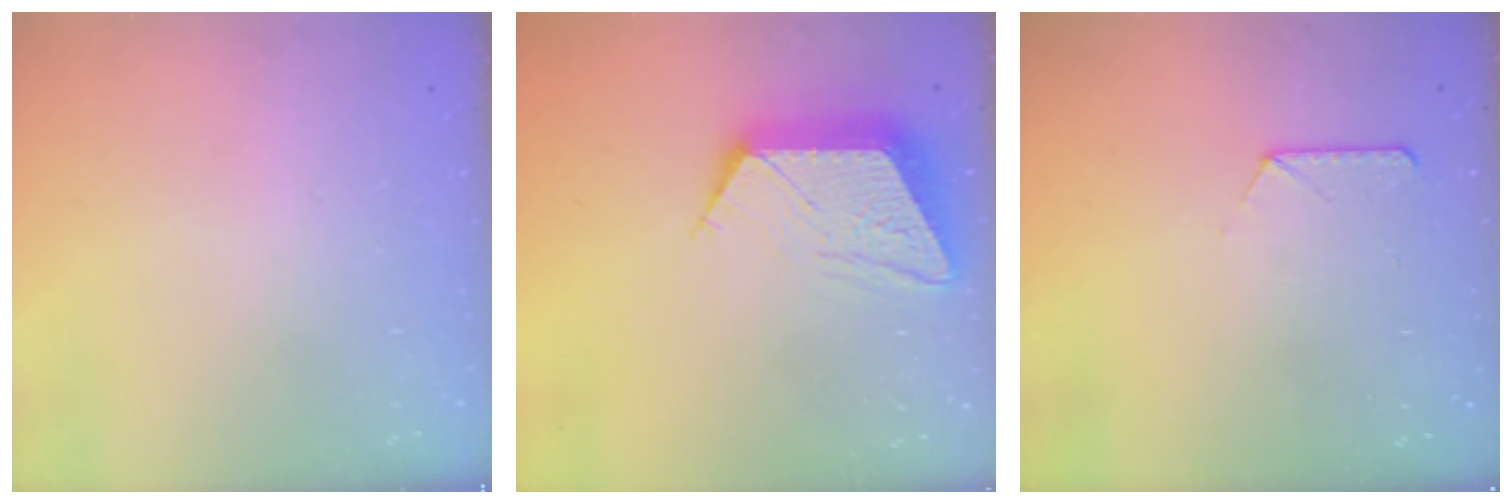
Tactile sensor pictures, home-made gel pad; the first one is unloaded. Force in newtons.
{"total": 13.0, "press": 12.9, "slide": 1.0}
{"total": 6.9, "press": 6.9, "slide": 0.8}